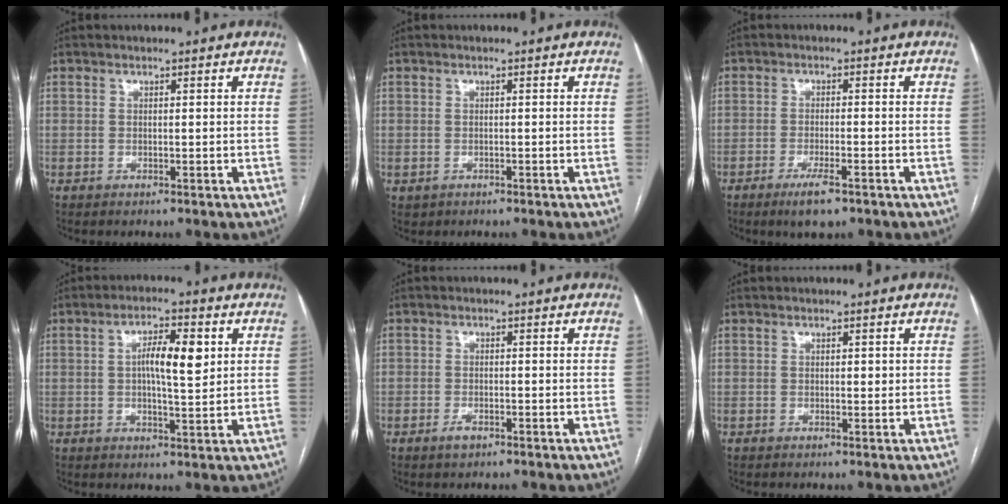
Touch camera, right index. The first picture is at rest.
{"total": 0.8, "force": [-0.4, 0.7, 0.1], "torque": [-0.008, 0.003, 0.000]}
{"total": 4.8, "force": [-3.1, 0.8, 3.6], "torque": [-0.071, -0.008, -0.049]}
{"total": 7.0, "force": [1.4, 1.7, 6.6], "torque": [-0.116, 0.011, 0.024]}
{"total": 1.9, "force": [-1.2, 1.0, 1.0], "torque": [-0.017, 0.002, -0.017]}
{"total": 0.9, "force": [0.1, 0.5, 0.8], "torque": [-0.009, 0.001, 0.002]}